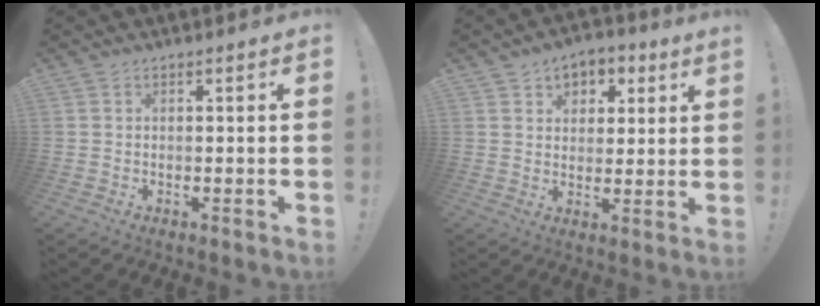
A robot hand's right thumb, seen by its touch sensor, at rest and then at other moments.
{"total": 5.7, "force": [3.0, 4.4, 2.1], "torque": [-0.026, -0.017, 0.056]}